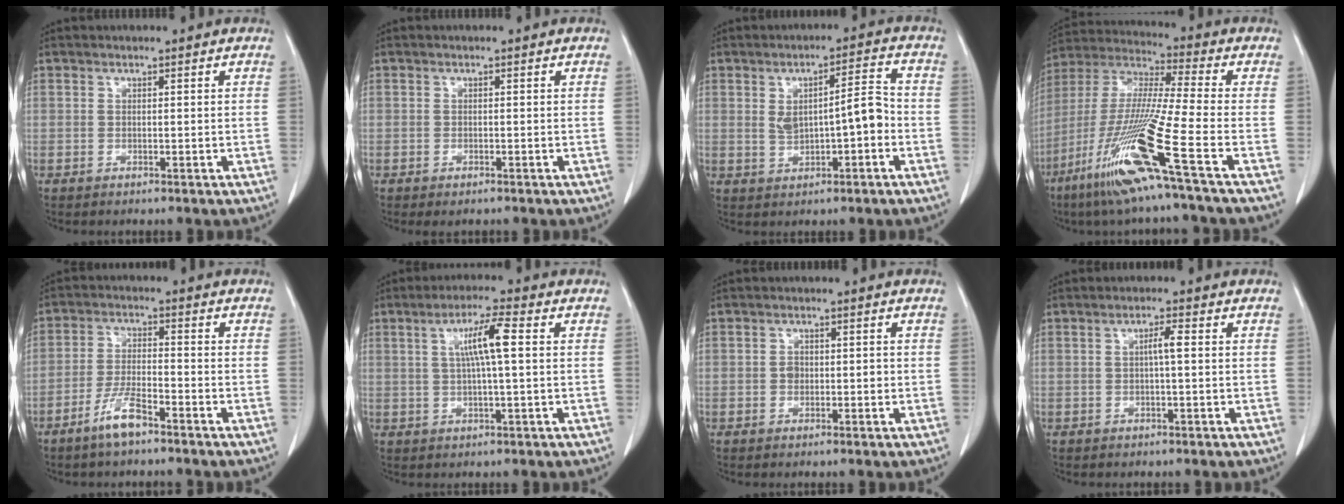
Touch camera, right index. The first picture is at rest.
{"total": 1.1, "force": [-0.8, 0.5, 0.7], "torque": [-0.008, -0.002, -0.003]}
{"total": 7.0, "force": [-0.5, 2.1, 6.6], "torque": [-0.110, 0.024, 0.000]}
{"total": 18.0, "force": [-8.8, -1.6, 15.6], "torque": [-0.338, -0.043, -0.174]}
{"total": 5.6, "force": [-3.9, 0.9, 3.9], "torque": [-0.081, -0.003, -0.075]}
{"total": 6.4, "force": [1.3, 0.1, 6.2], "torque": [-0.113, 0.008, 0.022]}
{"total": 2.0, "force": [-0.2, 1.5, 1.4], "torque": [-0.020, 0.005, -0.003]}
{"total": 2.2, "force": [0.1, 0.1, 2.2], "torque": [-0.038, 0.004, 0.001]}